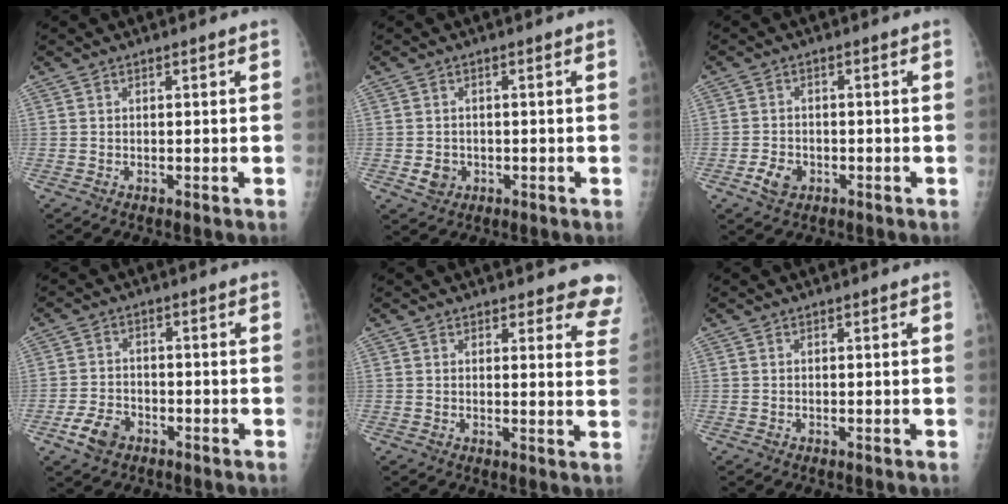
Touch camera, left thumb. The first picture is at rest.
{"total": 3.3, "force": [-0.8, 2.9, 1.2], "torque": [-0.008, 0.003, -0.007]}
{"total": 4.1, "force": [-1.7, 3.1, 2.0], "torque": [-0.029, 0.006, -0.028]}
{"total": 5.6, "force": [-3.1, 3.8, 2.8], "torque": [-0.046, 0.014, -0.054]}
{"total": 8.3, "force": [7.6, 3.1, 1.1], "torque": [0.046, -0.038, 0.050]}
{"total": 0.0}